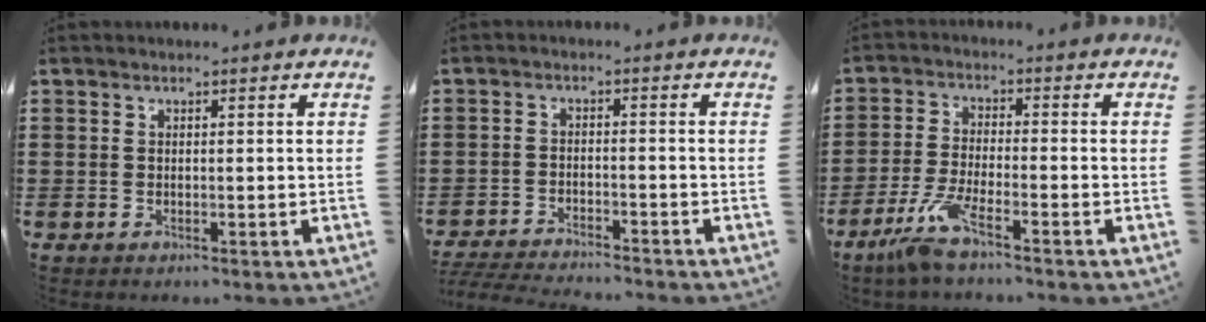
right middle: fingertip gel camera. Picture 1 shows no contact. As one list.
[{"total": 3.9, "force": [-3.9, 0.1, 0.6], "torque": [-0.026, -0.007, -0.084]}, {"total": 6.1, "force": [-4.4, 0.7, 4.1], "torque": [-0.099, -0.016, -0.086]}]